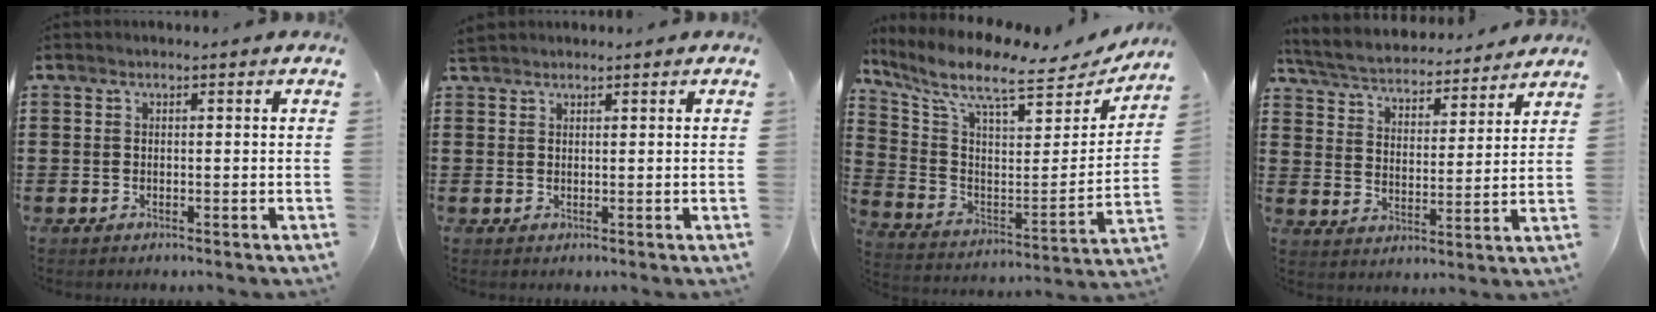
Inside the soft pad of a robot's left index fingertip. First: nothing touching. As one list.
[{"total": 1.2, "force": [1.2, 0.3, 0.1], "torque": [-0.005, 0.001, 0.024]}, {"total": 9.1, "force": [7.6, 1.6, 4.9], "torque": [-0.121, -0.061, 0.123]}, {"total": 4.7, "force": [4.7, 0.4, 0.8], "torque": [-0.041, -0.031, 0.076]}]